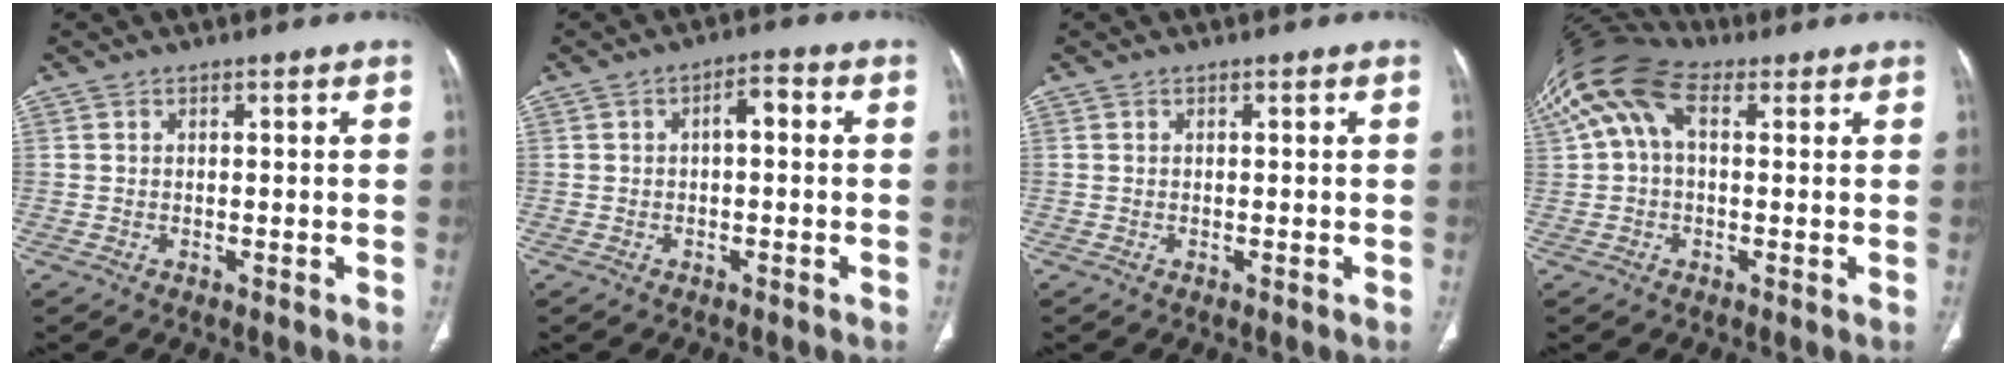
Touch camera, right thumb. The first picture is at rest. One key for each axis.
{"total": 3.3, "fx": 0.1, "fy": 1.7, "fz": 2.8, "tx": -0.038, "ty": 0.015, "tz": -0.006}
{"total": 0.0}
{"total": 13.4, "fx": 4.3, "fy": 8.0, "fz": 9.8, "tx": -0.218, "ty": 0.048, "tz": 0.074}